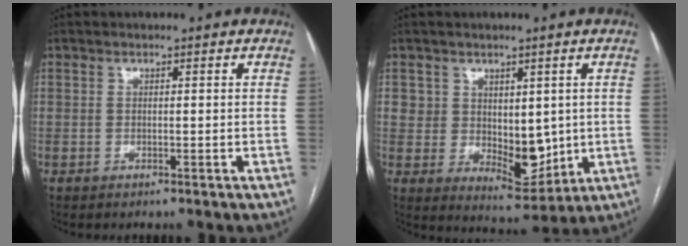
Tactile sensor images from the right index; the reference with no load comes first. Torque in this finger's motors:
{"motor_torque": [0.55, 0.11, 0.25, 0.05]}